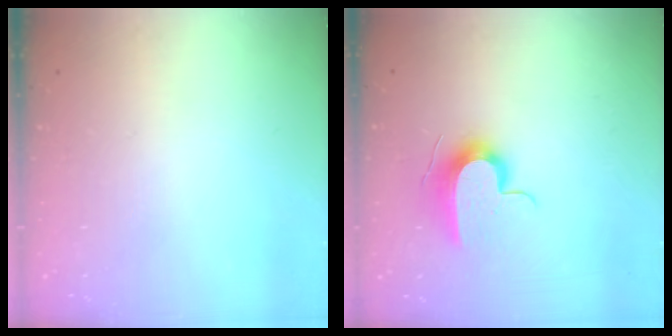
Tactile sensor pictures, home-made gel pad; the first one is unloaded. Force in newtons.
{"total": 10.6, "press": 10.5, "slide": 1.3}